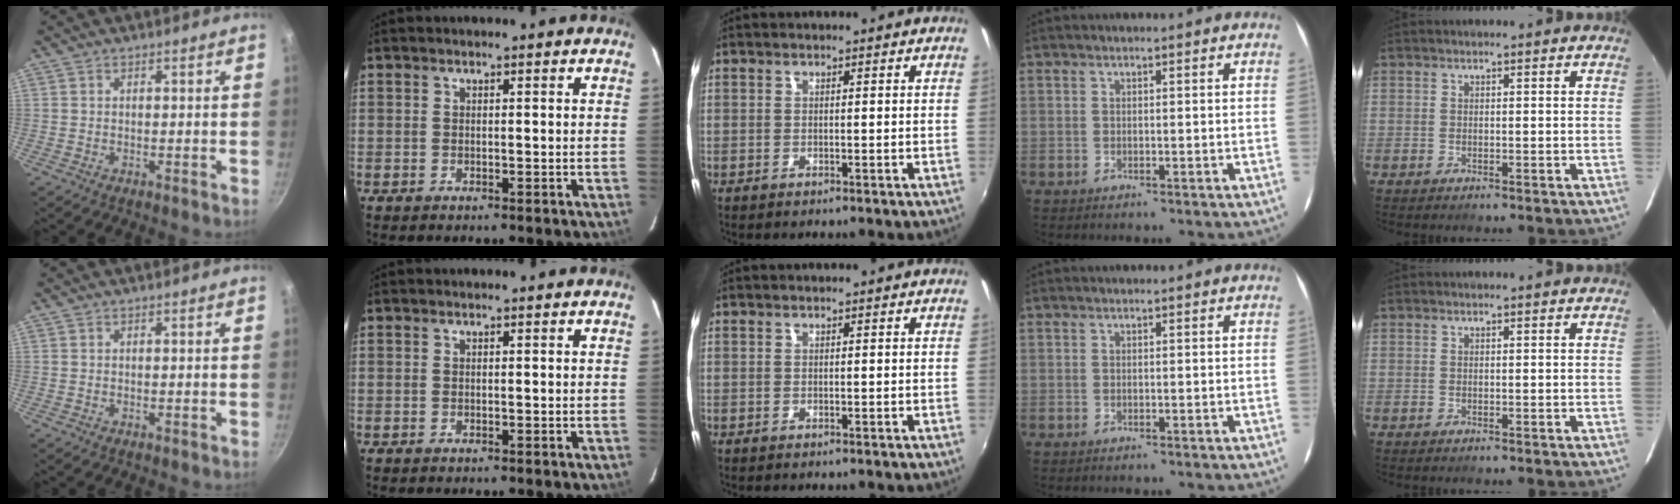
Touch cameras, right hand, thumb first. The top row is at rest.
{}